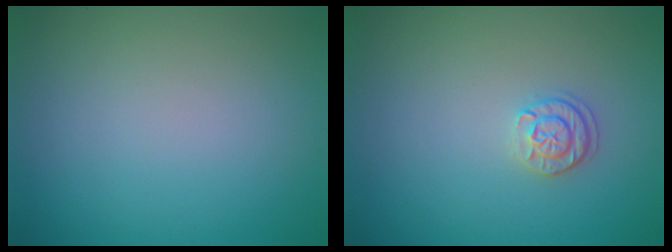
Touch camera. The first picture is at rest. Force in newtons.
{"total": 1.7, "press": 1.6, "slide": 0.4}